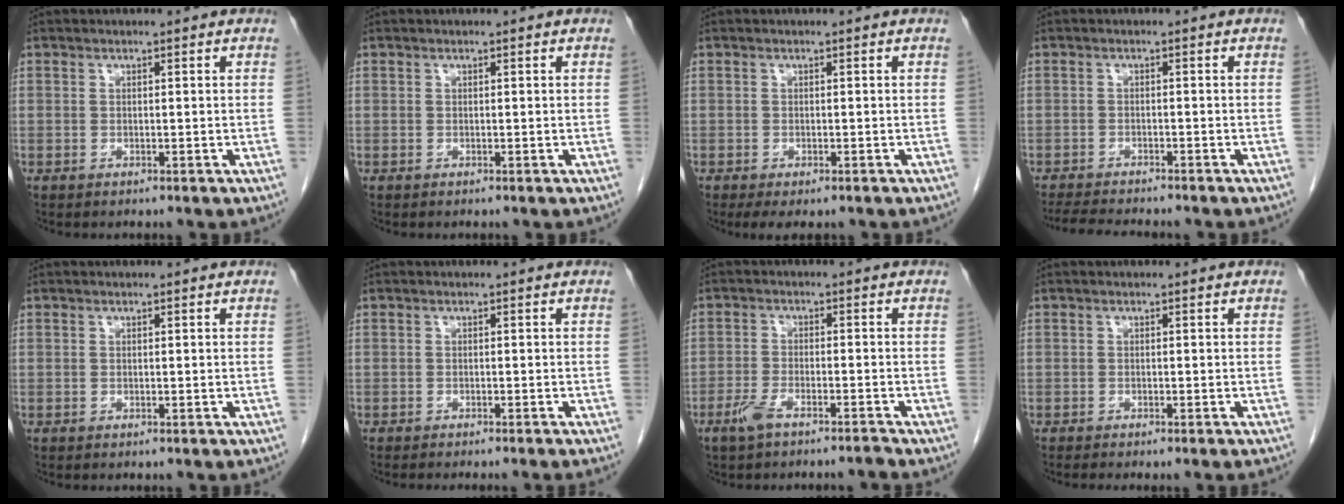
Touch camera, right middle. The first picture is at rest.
{"total": 0.0}
{"total": 3.4, "force": [-2.4, 1.3, 2.0], "torque": [-0.029, -0.008, -0.032]}
{"total": 7.7, "force": [-6.9, 0.9, 3.2], "torque": [-0.050, -0.013, -0.106]}
{"total": 0.0}
{"total": 5.5, "force": [-4.9, -0.5, 2.4], "torque": [-0.012, -0.008, -0.066]}
{"total": 4.0, "force": [-3.2, 0.1, 2.3], "torque": [-0.052, -0.003, -0.064]}
{"total": 2.4, "force": [-2.1, -0.3, 1.2], "torque": [-0.012, 0.002, -0.027]}